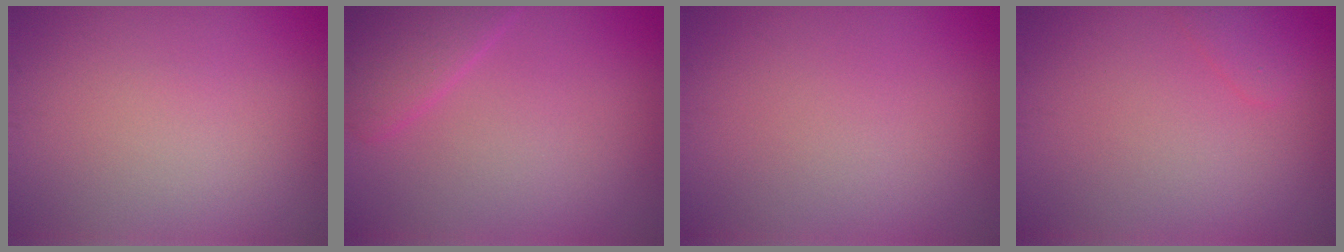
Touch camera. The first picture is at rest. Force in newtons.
{"total": 3.0, "press": 3.0, "slide": 0.2}
{"total": 0.0}
{"total": 1.2, "press": 1.2, "slide": 0.1}